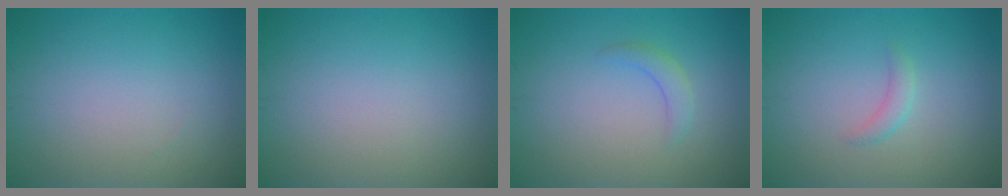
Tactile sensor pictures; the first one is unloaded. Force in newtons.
{"total": 0.0}
{"total": 1.5, "press": 1.5, "slide": 0.2}
{"total": 1.2, "press": 1.1, "slide": 0.0}